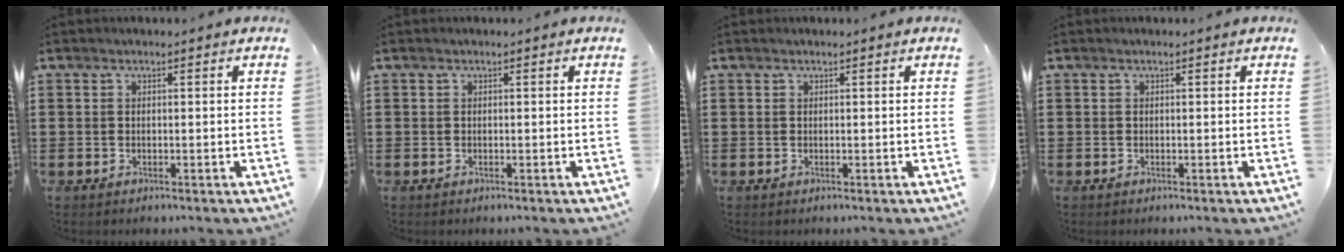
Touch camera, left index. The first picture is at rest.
{"total": 0.0}
{"total": 0.0}
{"total": 0.0}